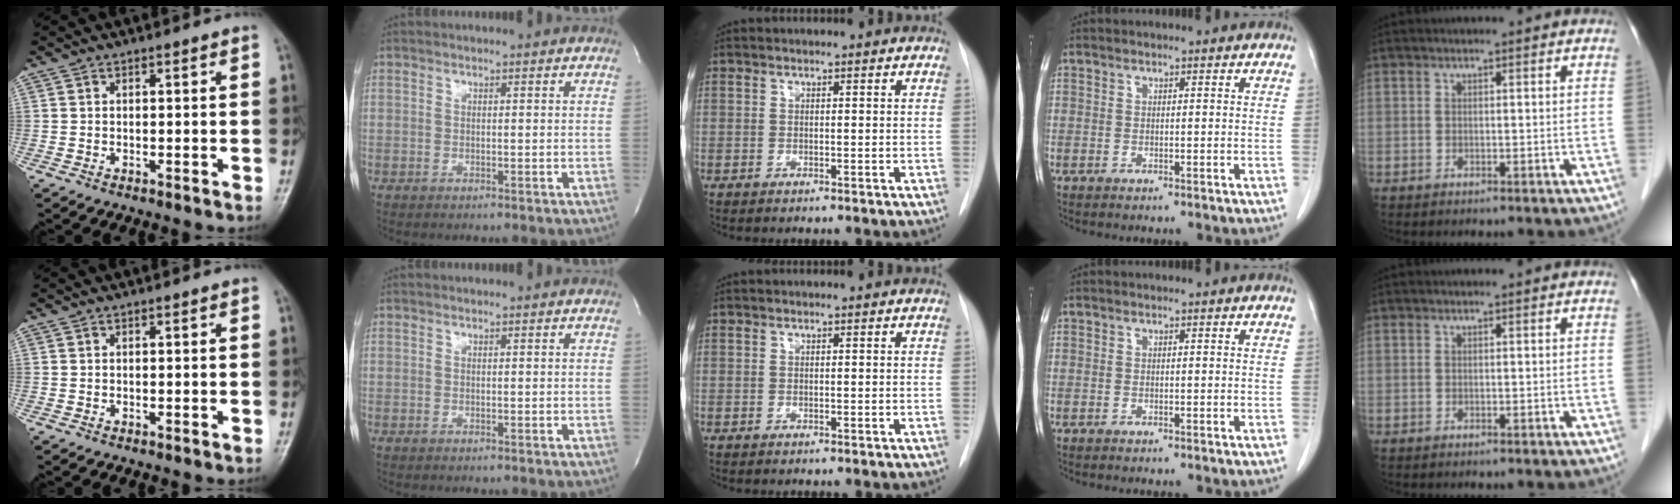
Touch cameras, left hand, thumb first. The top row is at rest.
{}